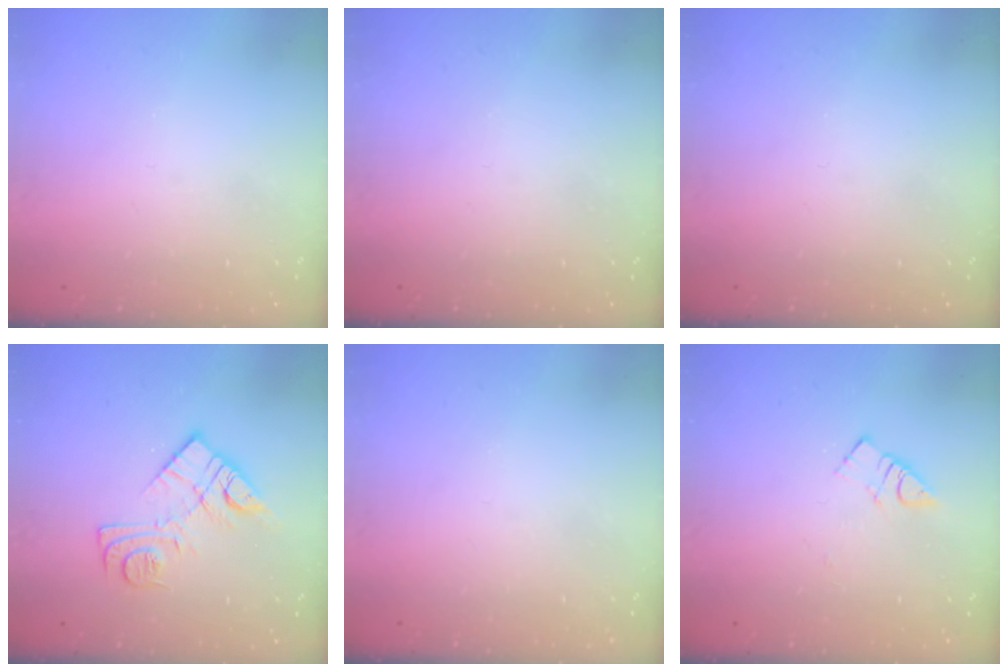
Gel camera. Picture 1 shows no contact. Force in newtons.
{"total": 0.0}
{"total": 0.0}
{"total": 11.8, "press": 11.8, "slide": 0.7}
{"total": 0.0}
{"total": 3.9, "press": 3.9, "slide": 0.5}